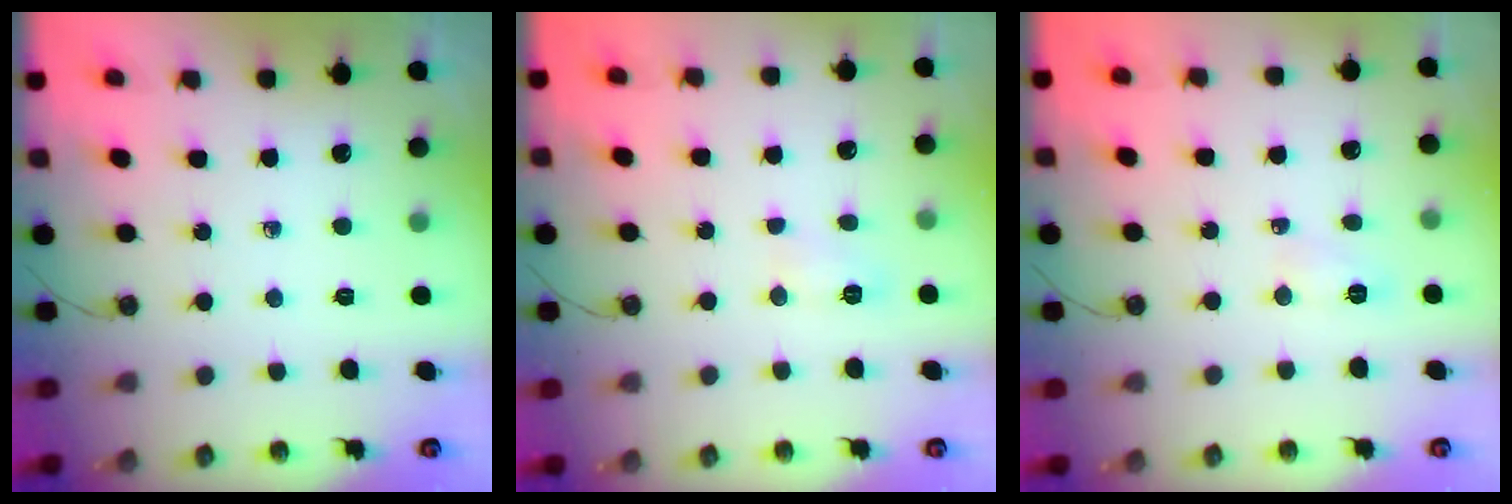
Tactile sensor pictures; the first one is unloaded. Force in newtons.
{"total": 6.0, "press": 5.9, "slide": 0.7}
{"total": 3.5, "press": 3.3, "slide": 1.2}